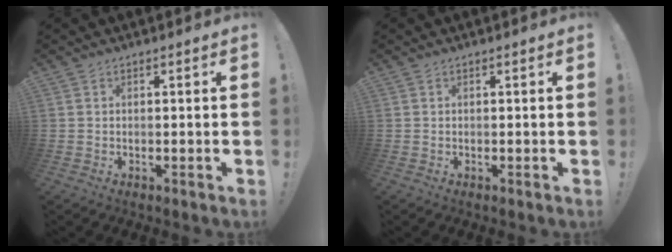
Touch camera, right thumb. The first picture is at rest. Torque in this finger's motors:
{"motor_torque": [0.00, 0.00, -0.06, 0.11, -0.01]}